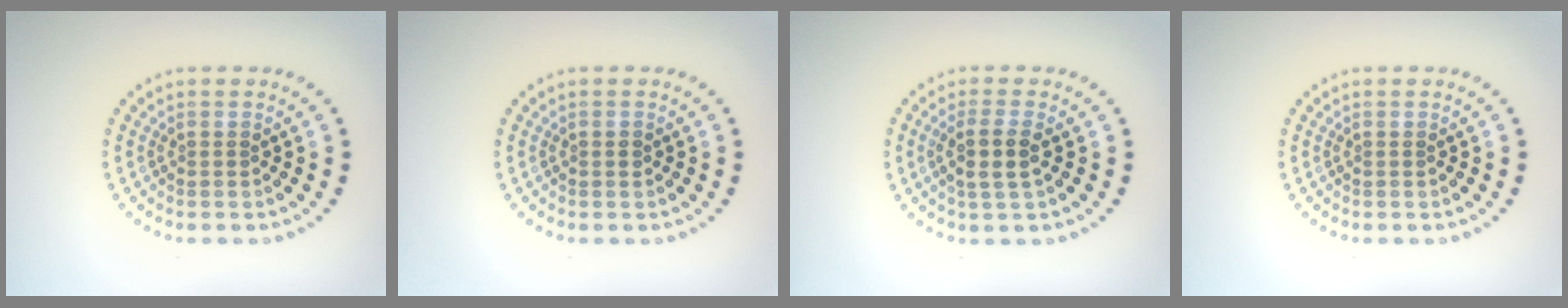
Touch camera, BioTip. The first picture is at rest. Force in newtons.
{"total": 0.6, "press": 0.6, "slide": 0.1}
{"total": 2.6, "press": 2.3, "slide": 1.3}
{"total": 0.0}